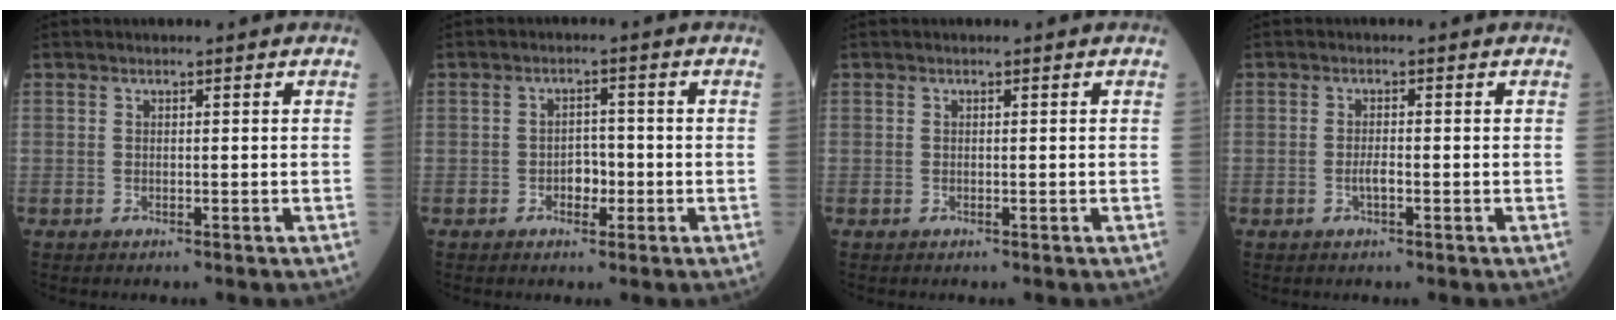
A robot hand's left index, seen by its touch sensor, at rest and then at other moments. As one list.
[{"total": 2.8, "force": [-1.0, 1.8, 1.9], "torque": [-0.025, 0.007, -0.017]}, {"total": 0.0}, {"total": 1.5, "force": [-0.5, 0.3, 1.4], "torque": [-0.028, 0.001, -0.010]}]